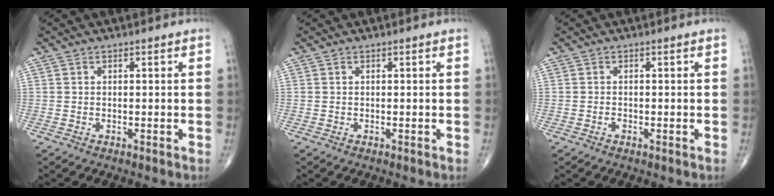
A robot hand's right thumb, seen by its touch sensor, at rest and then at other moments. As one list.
[{"total": 0.0}, {"total": 0.6, "force": [-0.4, 0.3, 0.3], "torque": [-0.003, 0.001, -0.008]}]